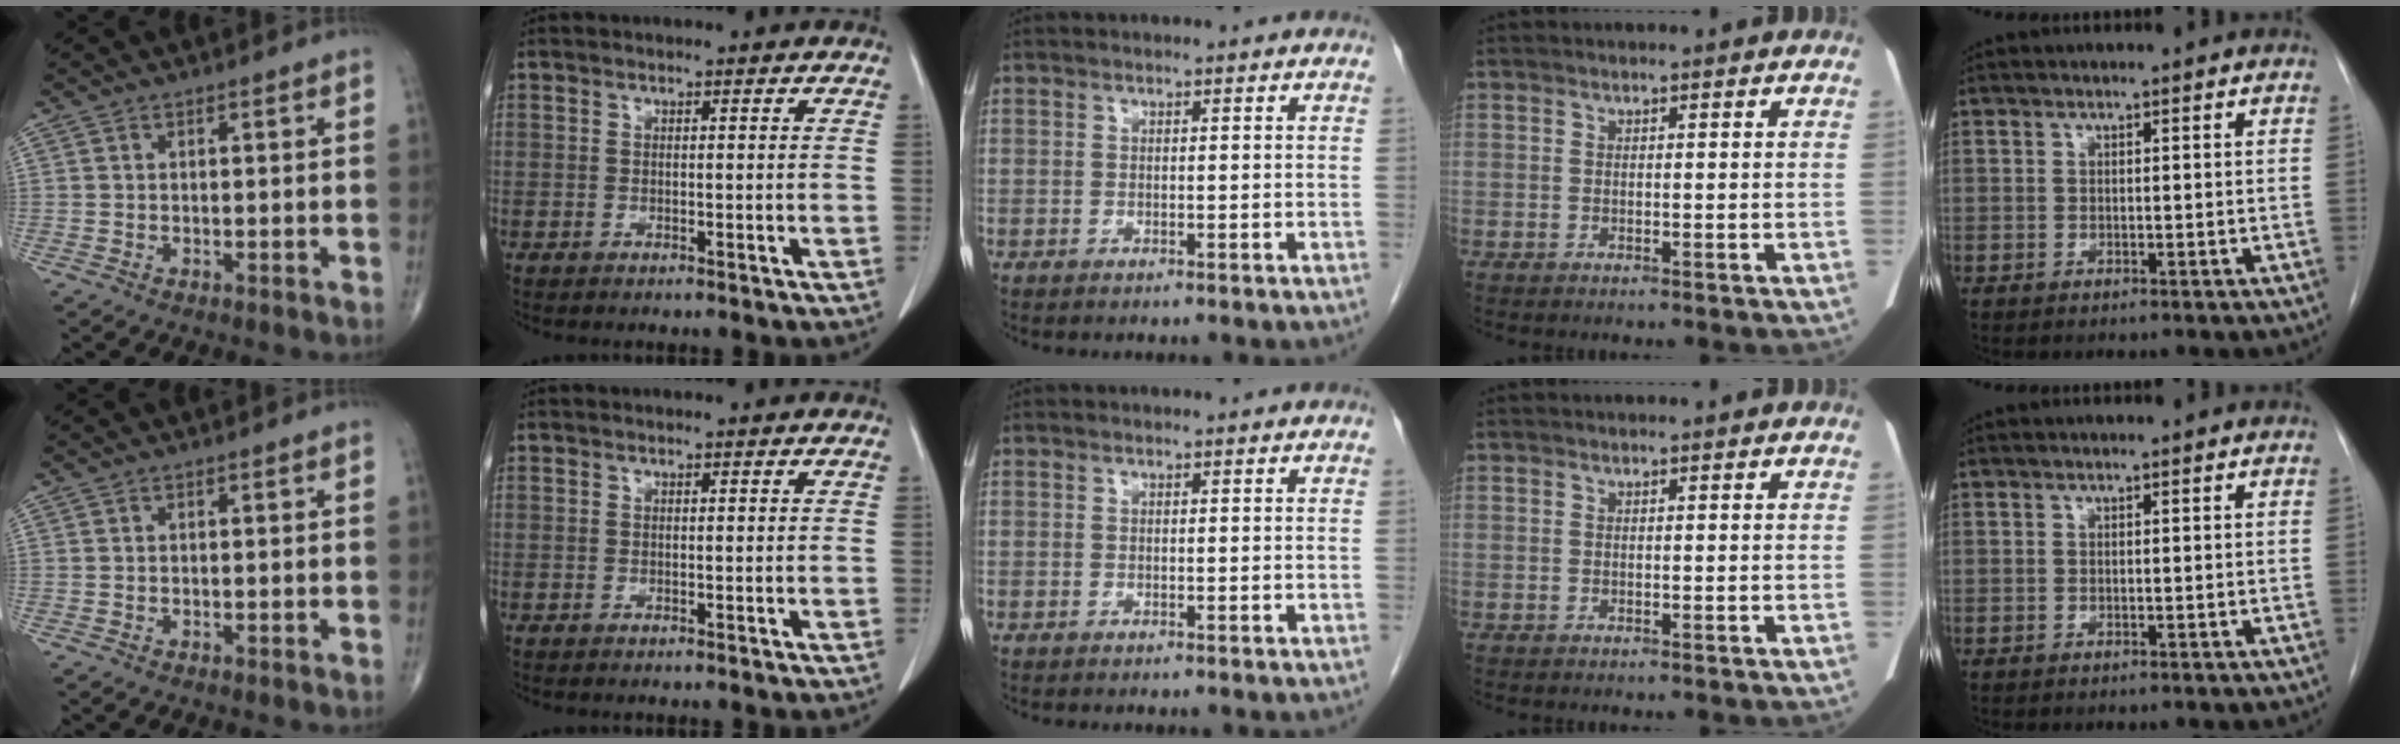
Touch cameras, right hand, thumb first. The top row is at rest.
{}